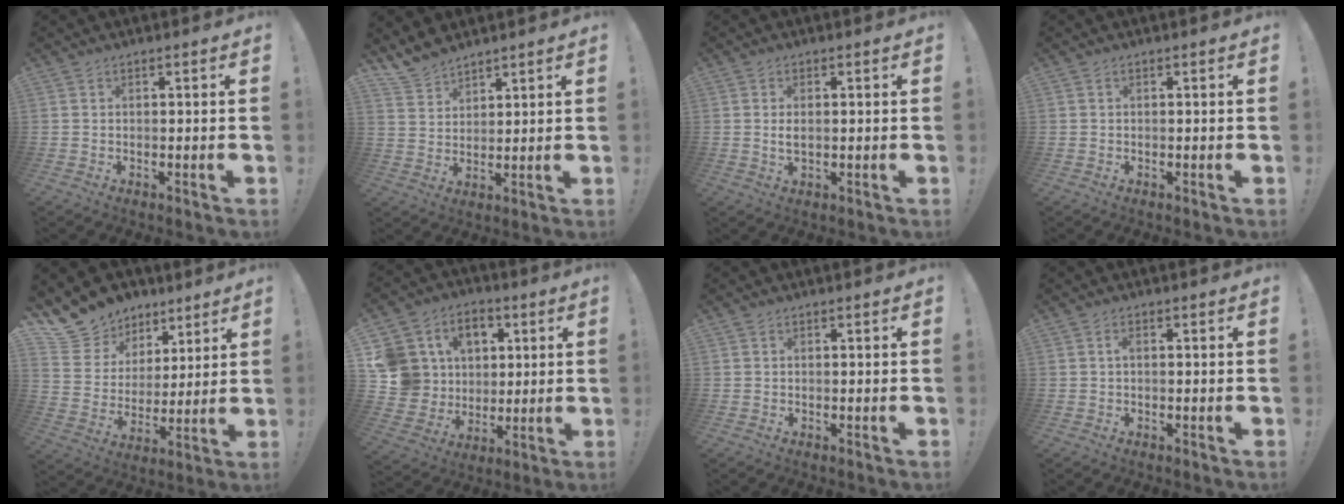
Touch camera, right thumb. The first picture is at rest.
{"total": 6.8, "force": [6.2, 2.7, 0.9], "torque": [-0.024, -0.044, 0.122]}
{"total": 2.5, "force": [0.4, 1.3, 2.1], "torque": [-0.029, -0.002, 0.004]}
{"total": 0.0}
{"total": 12.3, "force": [8.5, 8.6, 2.2], "torque": [-0.047, -0.065, 0.172]}
{"total": 14.0, "force": [3.4, 13.0, 3.8], "torque": [-0.060, -0.011, 0.100]}
{"total": 0.0}
{"total": 1.2, "force": [-0.1, 0.4, 1.1], "torque": [-0.026, 0.006, -0.003]}